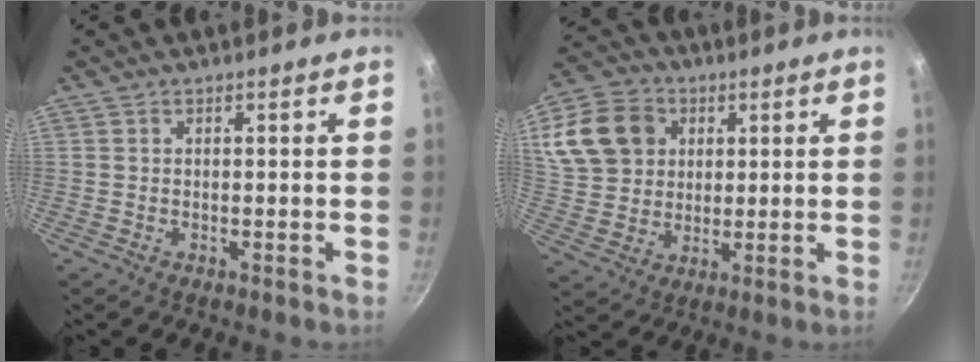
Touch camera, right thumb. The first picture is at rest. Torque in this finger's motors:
{"motor_torque": [-0.74, 1.29, -0.07, 0.26, 0.22]}